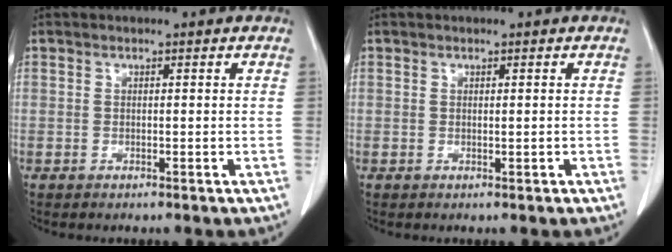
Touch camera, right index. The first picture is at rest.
{"total": 0.0}